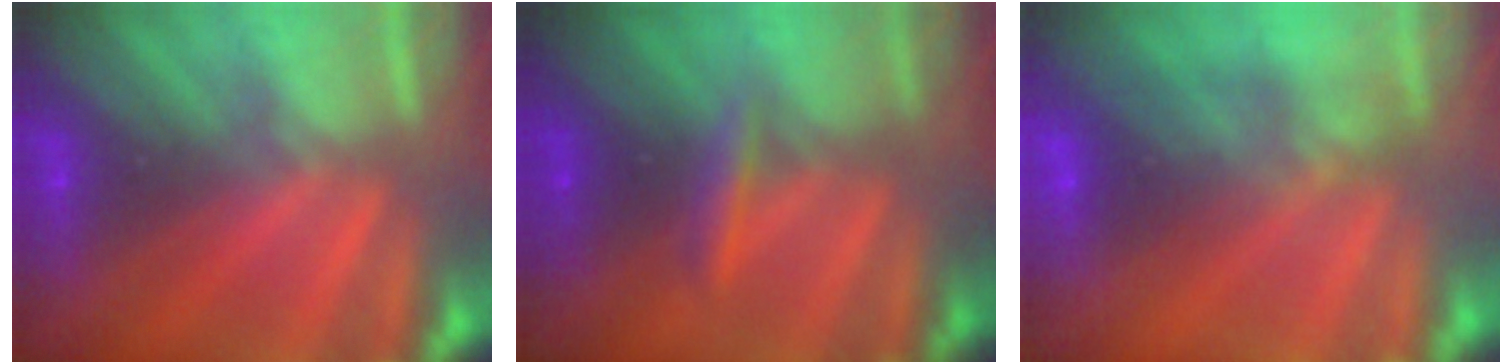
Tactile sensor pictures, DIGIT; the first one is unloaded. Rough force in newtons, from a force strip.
{"total": 2.4}
{"total": 9.8}